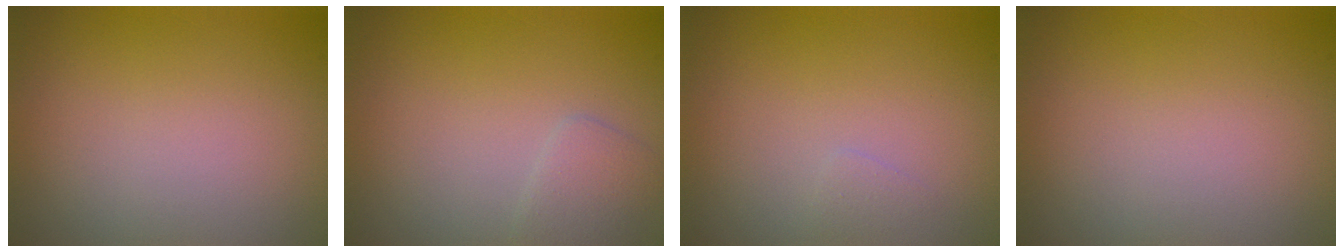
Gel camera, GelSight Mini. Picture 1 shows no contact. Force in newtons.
{"total": 1.7, "press": 1.7, "slide": 0.1}
{"total": 0.6, "press": 0.6, "slide": 0.1}
{"total": 0.0}